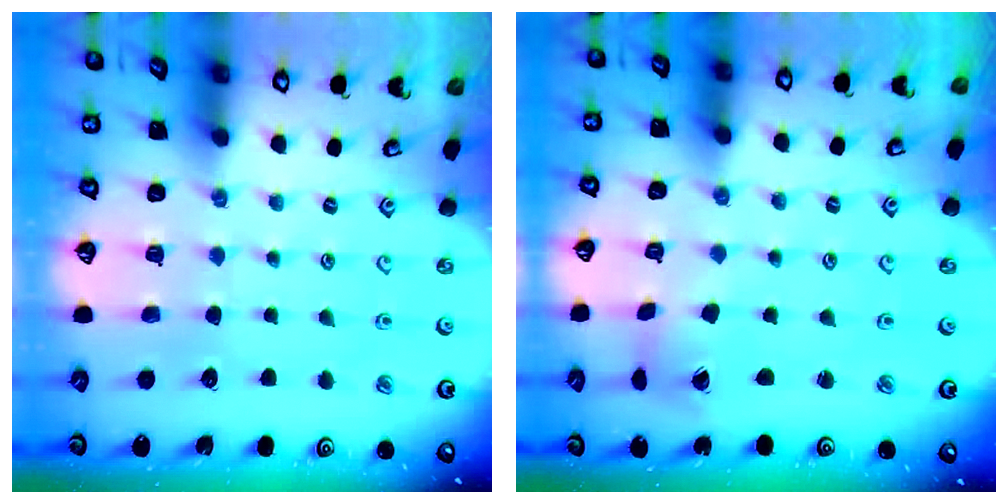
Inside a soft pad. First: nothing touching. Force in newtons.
{"total": 1.6, "press": 1.6, "slide": 0.3}